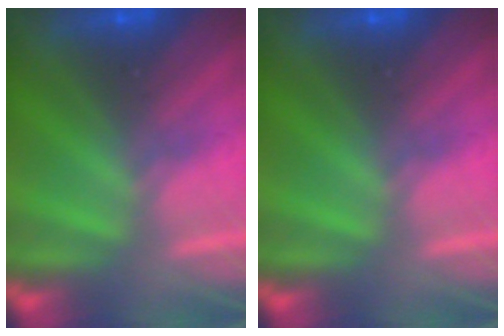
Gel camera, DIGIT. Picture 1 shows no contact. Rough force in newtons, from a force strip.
{"total": 0.0}